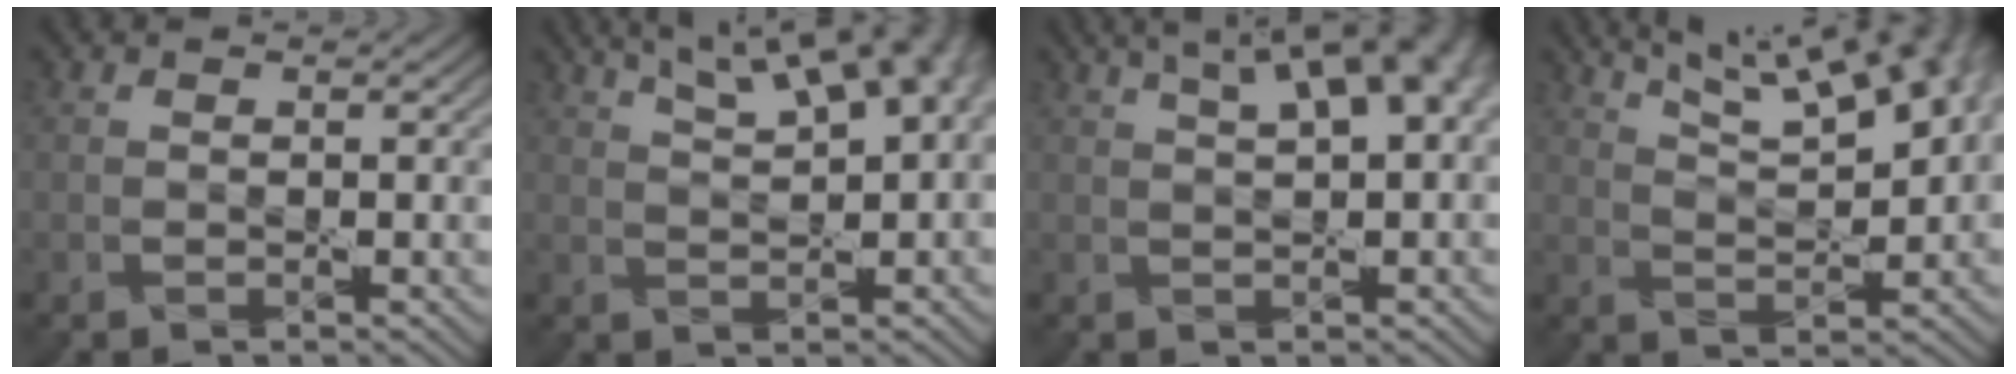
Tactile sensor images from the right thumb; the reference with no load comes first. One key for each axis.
{"total": 11.4, "fx": 5.6, "fy": 4.2, "fz": 9.0, "tx": -0.138, "ty": 0.033, "tz": 0.072}
{"total": 8.5, "fx": 3.6, "fy": 2.7, "fz": 7.2, "tx": -0.101, "ty": 0.025, "tz": 0.049}
{"total": 13.1, "fx": 7.8, "fy": 4.0, "fz": 9.7, "tx": -0.156, "ty": 0.031, "tz": 0.112}